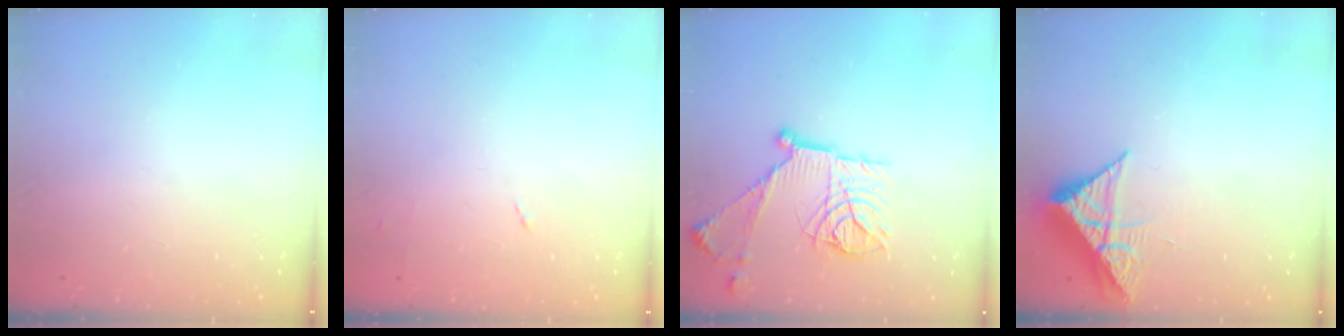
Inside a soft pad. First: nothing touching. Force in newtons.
{"total": 4.6, "press": 4.6, "slide": 0.6}
{"total": 18.2, "press": 18.2, "slide": 1.2}
{"total": 7.6, "press": 7.6, "slide": 0.4}